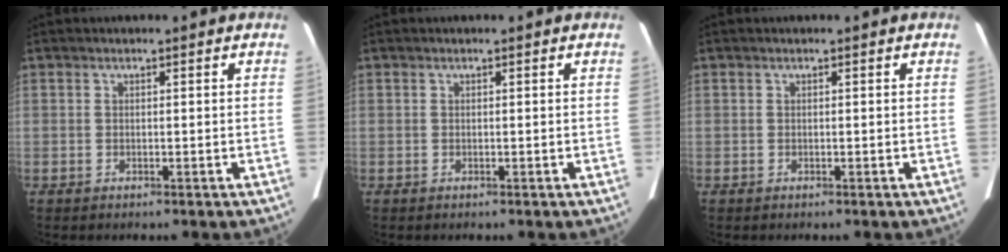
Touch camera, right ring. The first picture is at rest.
{"total": 0.0}
{"total": 0.0}